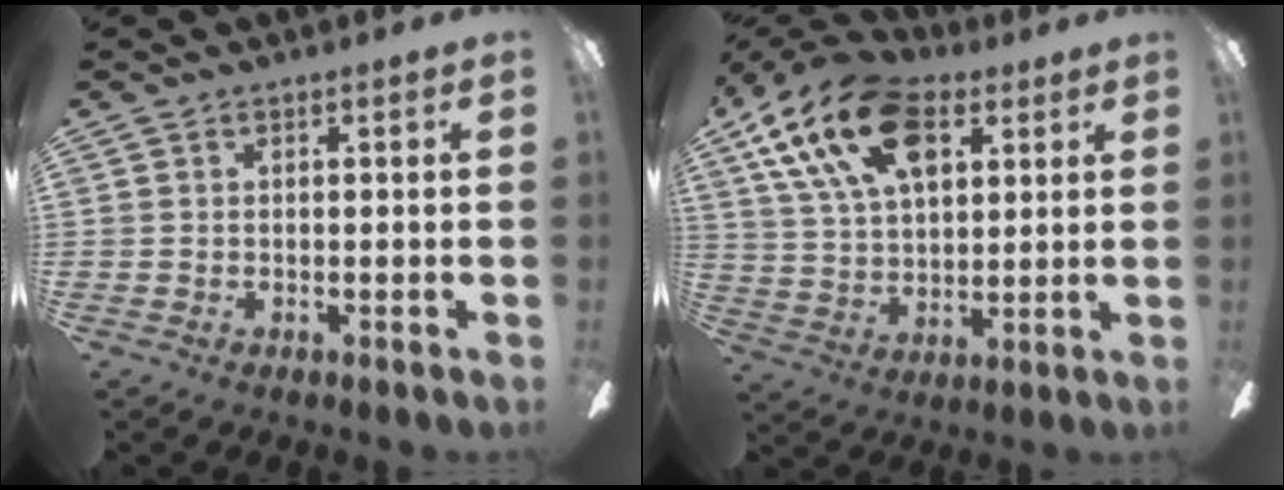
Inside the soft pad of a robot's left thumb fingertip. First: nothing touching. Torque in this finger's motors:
{"motor_torque": [0.16, 0.67, 1.40, -1.36, 0.46]}